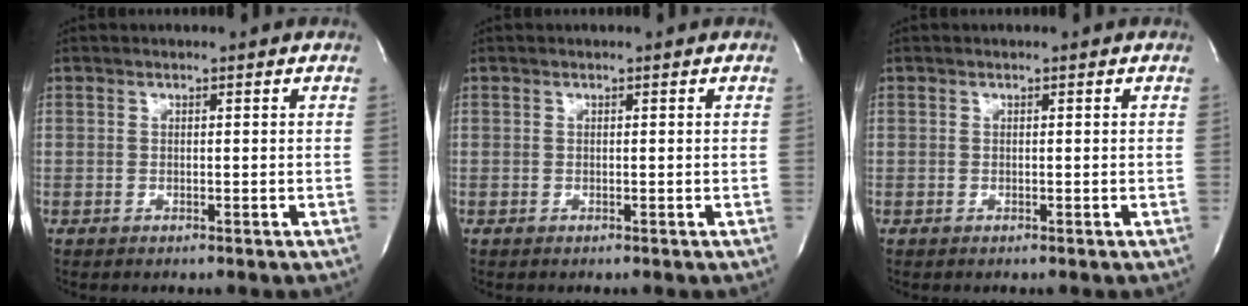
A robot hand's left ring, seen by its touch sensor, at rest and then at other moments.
{"total": 0.0}
{"total": 0.0}